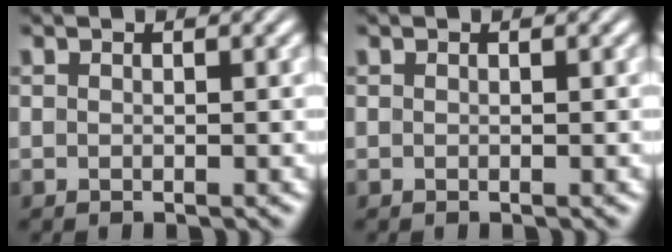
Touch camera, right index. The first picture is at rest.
{"total": 0.0}